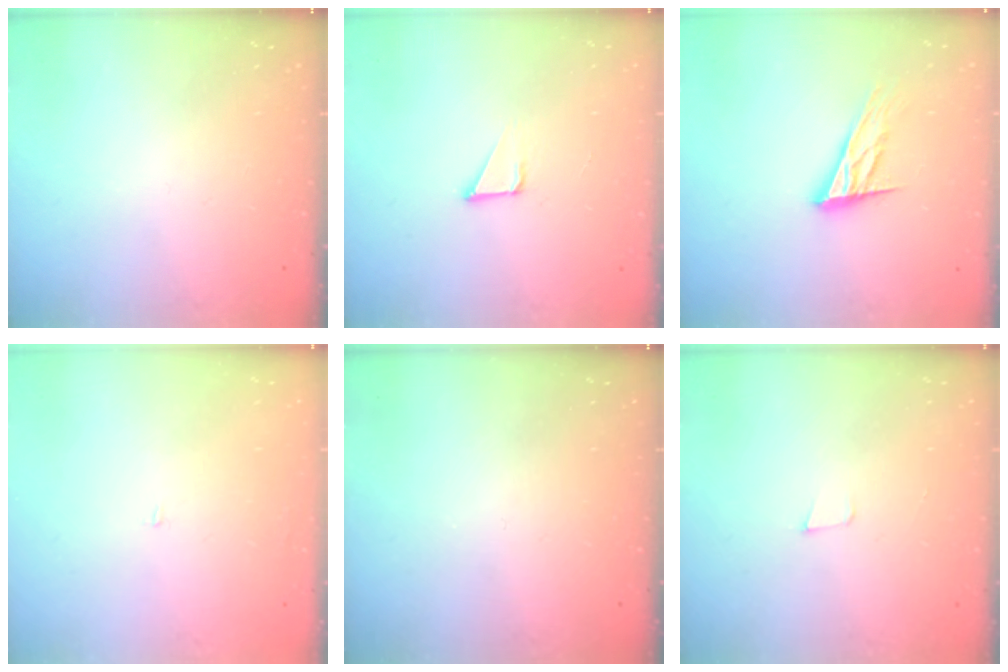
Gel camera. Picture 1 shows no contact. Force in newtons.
{"total": 2.2, "press": 2.2, "slide": 0.2}
{"total": 15.2, "press": 15.0, "slide": 2.7}
{"total": 1.2, "press": 1.2, "slide": 0.1}
{"total": 0.0}
{"total": 3.3, "press": 2.0, "slide": 2.6}